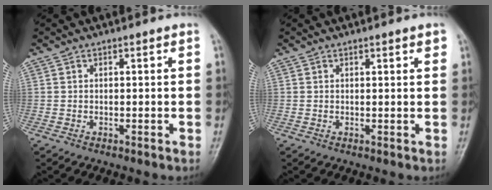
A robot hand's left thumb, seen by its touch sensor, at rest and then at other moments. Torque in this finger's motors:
{"motor_torque": [-0.18, -0.03, -0.08, 0.30, 0.07]}